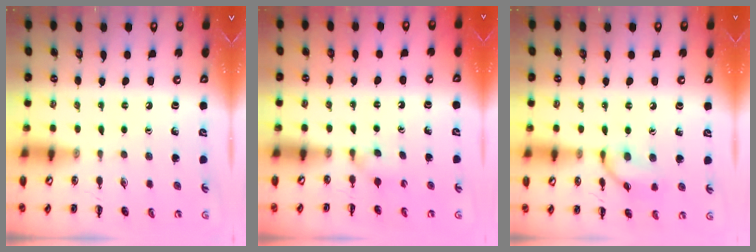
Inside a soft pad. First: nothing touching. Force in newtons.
{"total": 2.4, "press": 2.2, "slide": 1.0}
{"total": 10.7, "press": 10.7, "slide": 0.5}